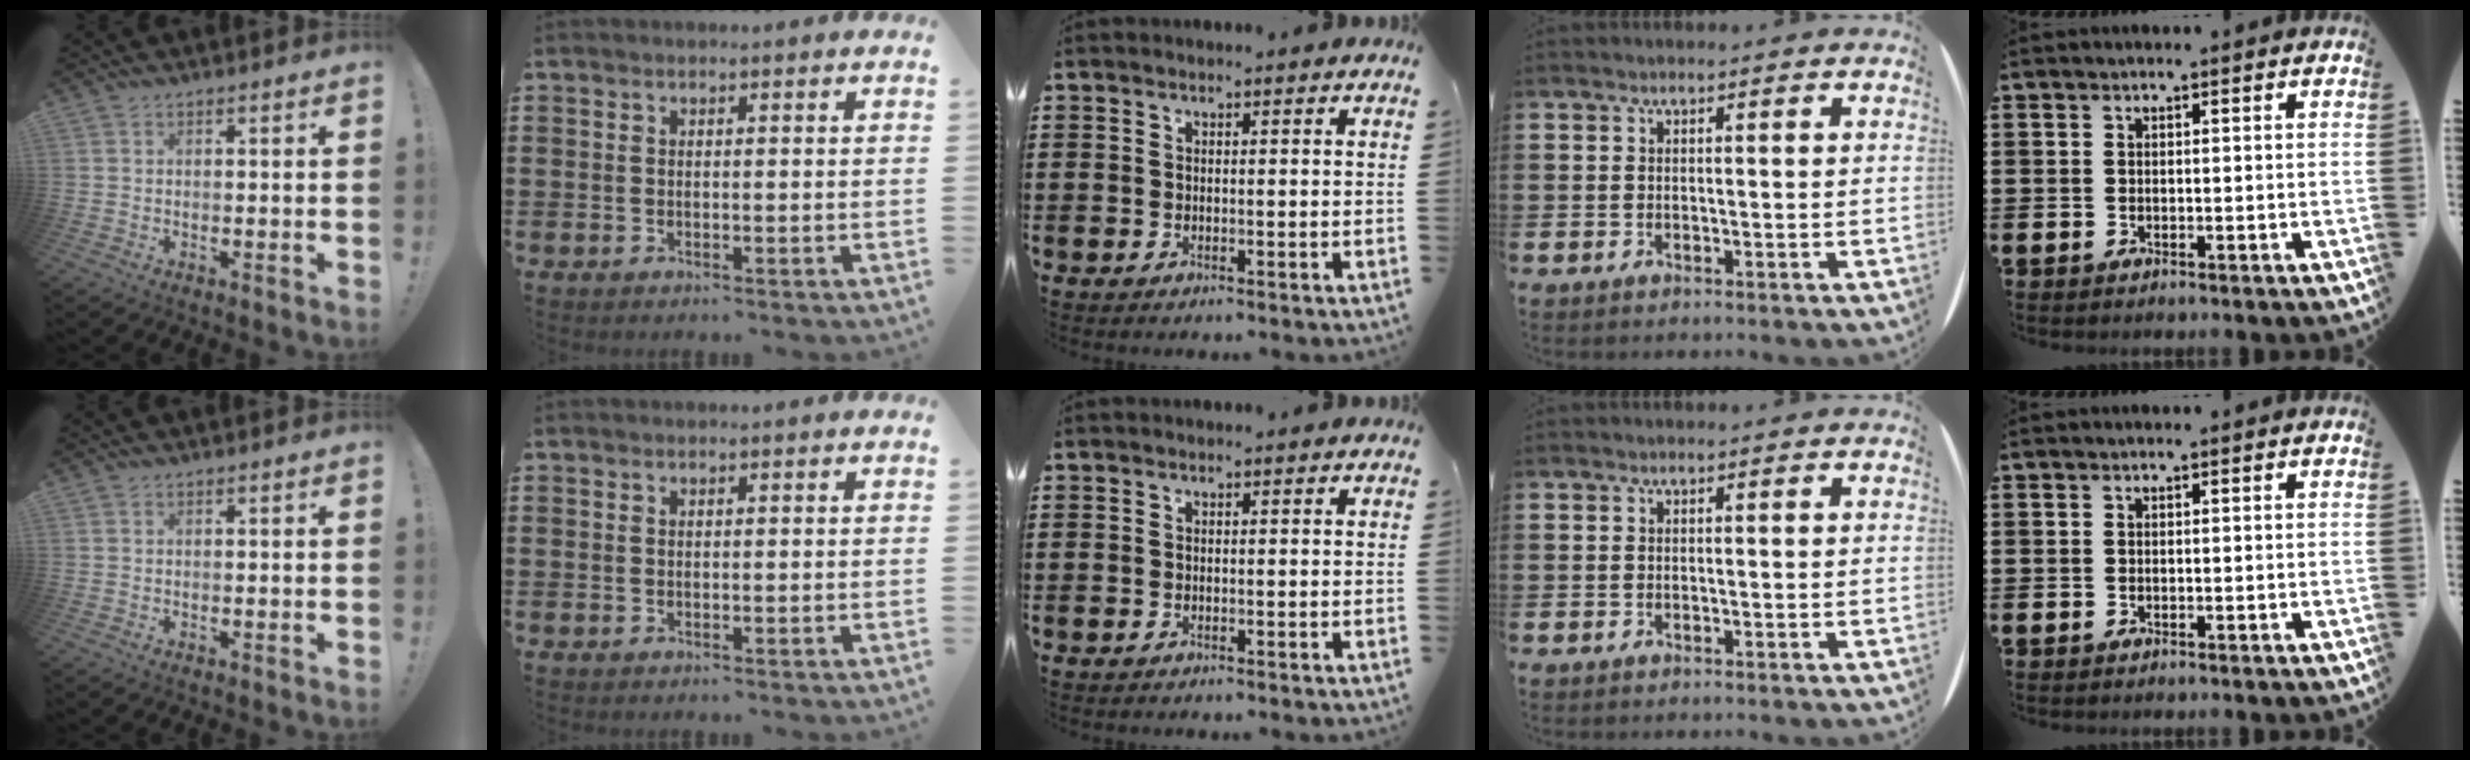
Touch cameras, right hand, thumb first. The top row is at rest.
{}